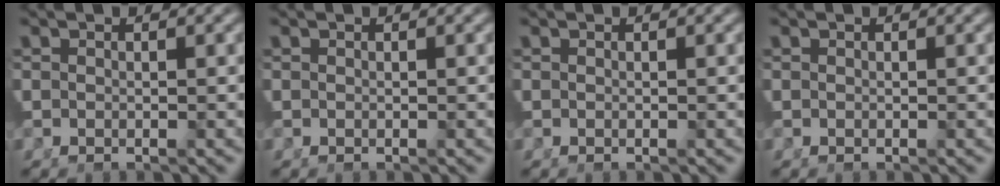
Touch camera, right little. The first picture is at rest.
{"total": 0.0}
{"total": 0.0}
{"total": 0.0}